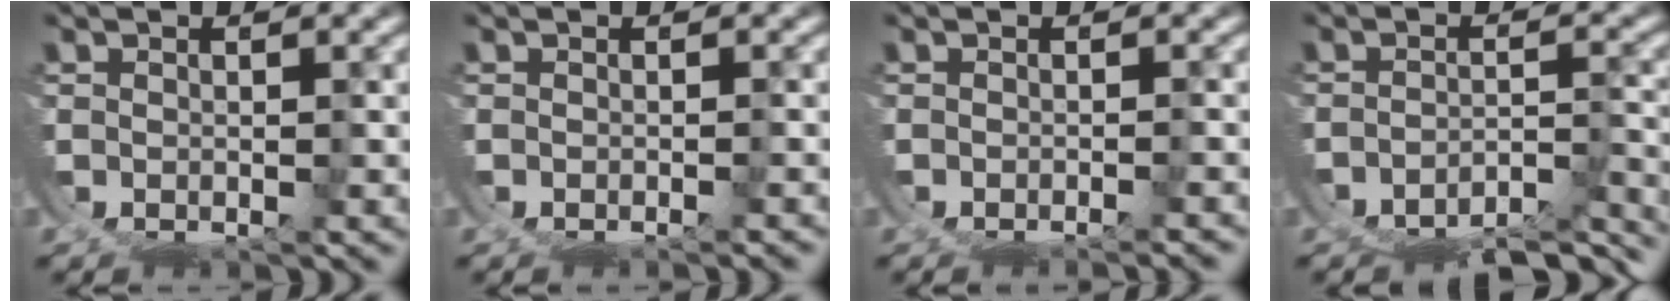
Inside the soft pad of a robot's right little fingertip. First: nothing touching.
{"total": 0.8, "force": [-0.7, 0.0, 0.3], "torque": [0.001, 0.005, -0.014]}
{"total": 1.6, "force": [-1.5, 0.3, 0.6], "torque": [-0.002, 0.005, -0.025]}
{"total": 6.1, "force": [-5.3, 2.1, 2.1], "torque": [-0.038, -0.019, -0.073]}